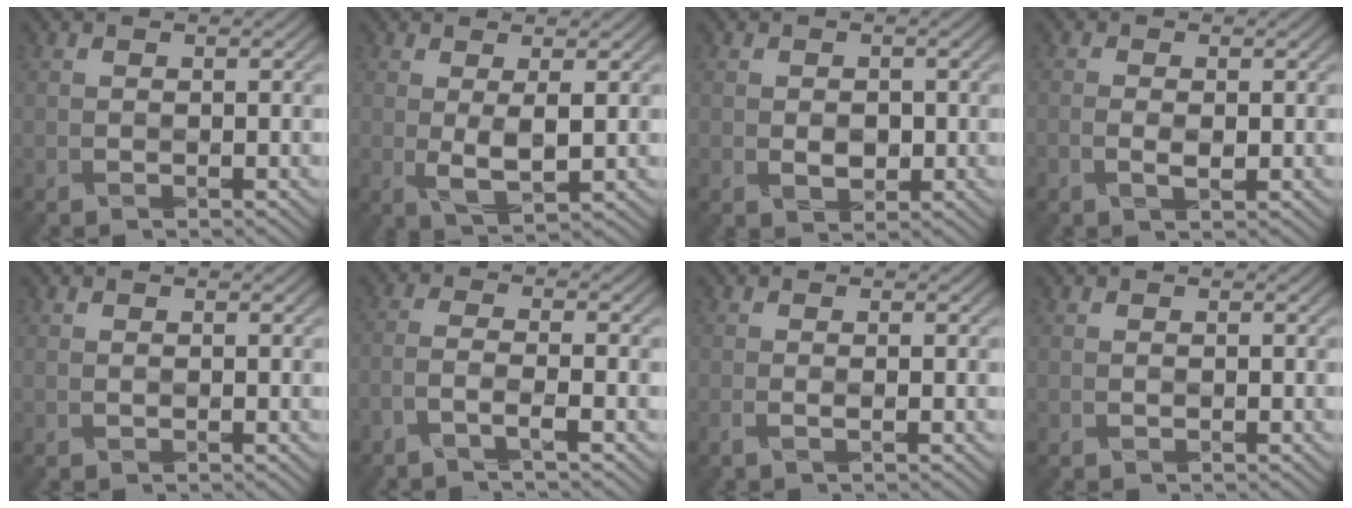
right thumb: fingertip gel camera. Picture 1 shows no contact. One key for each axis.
{"total": 3.3, "fx": 0.4, "fy": 0.9, "fz": 3.1, "tx": -0.068, "ty": -0.005, "tz": 0.014}
{"total": 1.6, "fx": -0.2, "fy": 1.3, "fz": 0.9, "tx": -0.015, "ty": -0.007, "tz": 0.004}
{"total": 1.2, "fx": -0.4, "fy": 0.4, "fz": 1.1, "tx": -0.019, "ty": -0.001, "tz": -0.008}
{"total": 0.0}
{"total": 3.2, "fx": -2.2, "fy": 0.4, "fz": 2.3, "tx": -0.037, "ty": 0.007, "tz": -0.064}
{"total": 1.2, "fx": -0.3, "fy": 0.4, "fz": 1.1, "tx": -0.017, "ty": -0.001, "tz": -0.010}
{"total": 0.0}